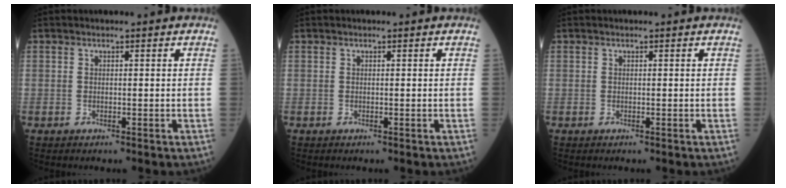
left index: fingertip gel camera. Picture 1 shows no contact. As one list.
[{"total": 0.0}, {"total": 0.0}]